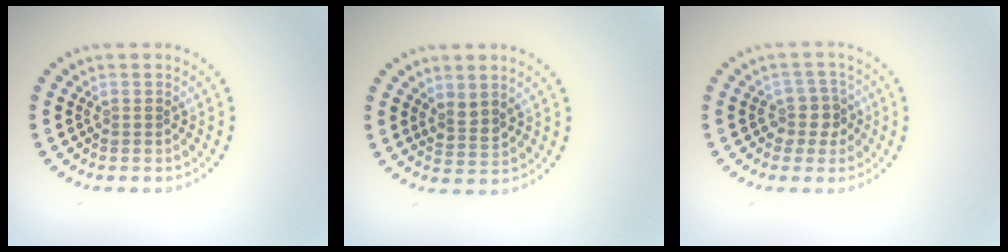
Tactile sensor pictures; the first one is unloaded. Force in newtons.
{"total": 1.7, "press": 1.3, "slide": 1.0}
{"total": 2.3, "press": 1.8, "slide": 1.4}